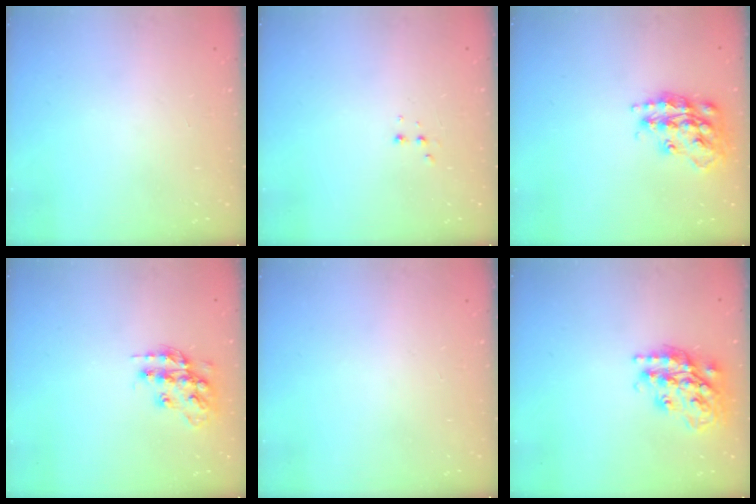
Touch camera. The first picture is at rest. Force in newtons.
{"total": 2.9, "press": 2.7, "slide": 1.0}
{"total": 17.0, "press": 16.9, "slide": 1.2}
{"total": 14.0, "press": 14.0, "slide": 0.6}
{"total": 0.0}
{"total": 20.4, "press": 20.3, "slide": 1.7}